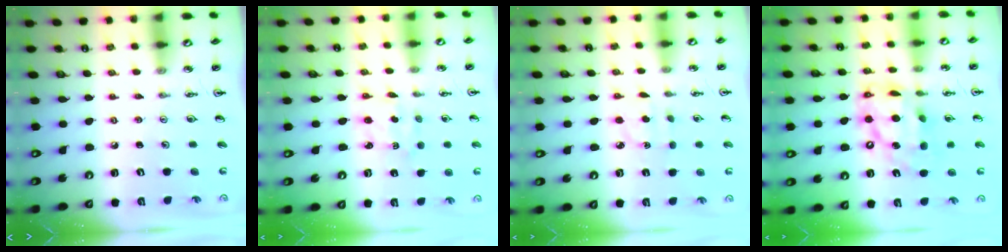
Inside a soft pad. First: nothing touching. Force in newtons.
{"total": 2.5, "press": 2.5, "slide": 0.3}
{"total": 2.8, "press": 2.6, "slide": 0.8}
{"total": 15.2, "press": 15.1, "slide": 1.4}